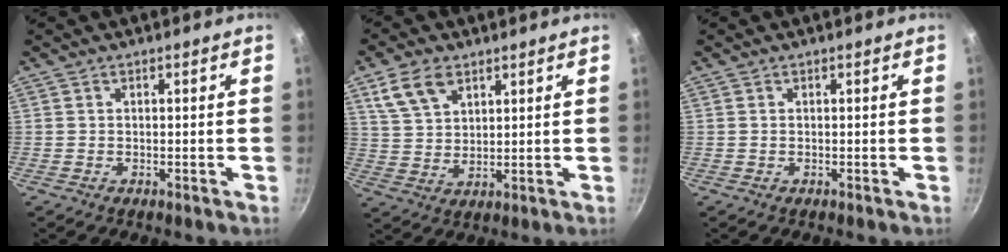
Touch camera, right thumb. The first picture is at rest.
{"total": 8.2, "force": [4.6, 4.8, 4.8], "torque": [-0.080, -0.012, 0.094]}
{"total": 0.0}